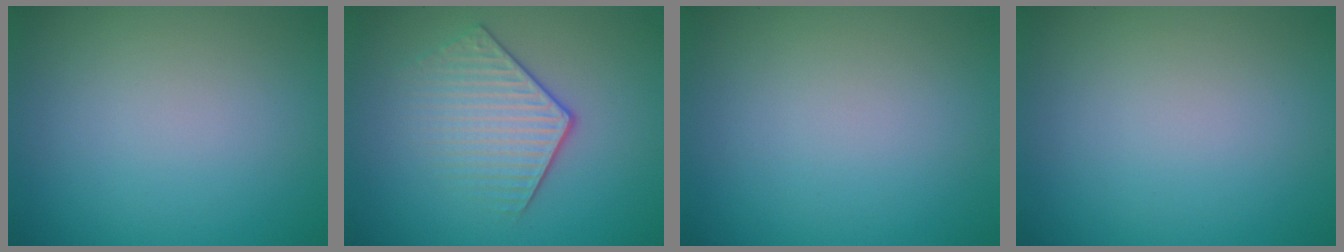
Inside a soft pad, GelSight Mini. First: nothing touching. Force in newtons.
{"total": 3.8, "press": 3.1, "slide": 2.2}
{"total": 0.0}
{"total": 0.0}